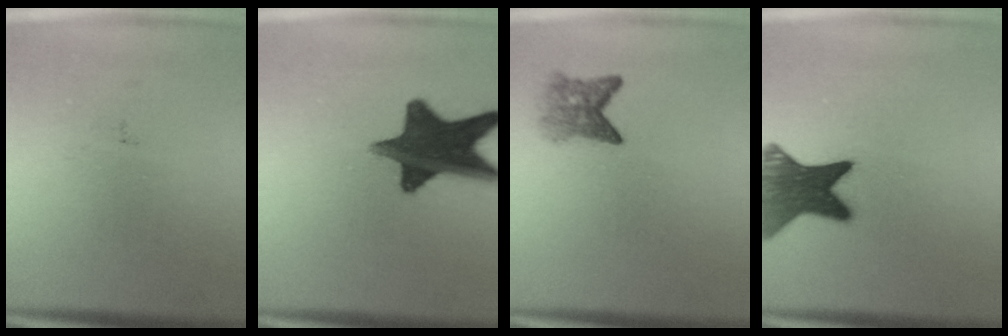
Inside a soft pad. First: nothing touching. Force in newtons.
{"total": 15.7}
{"total": 3.0}
{"total": 11.8}